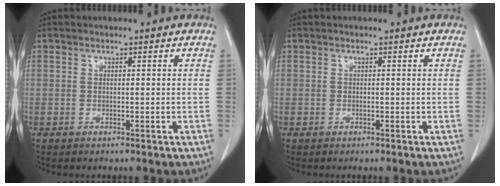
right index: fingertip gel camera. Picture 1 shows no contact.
{"total": 0.0}